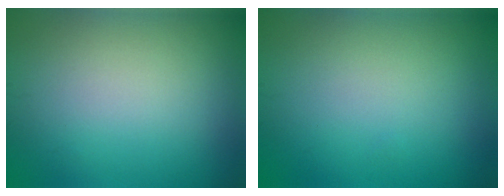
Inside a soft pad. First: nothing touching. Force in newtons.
{"total": 0.0}